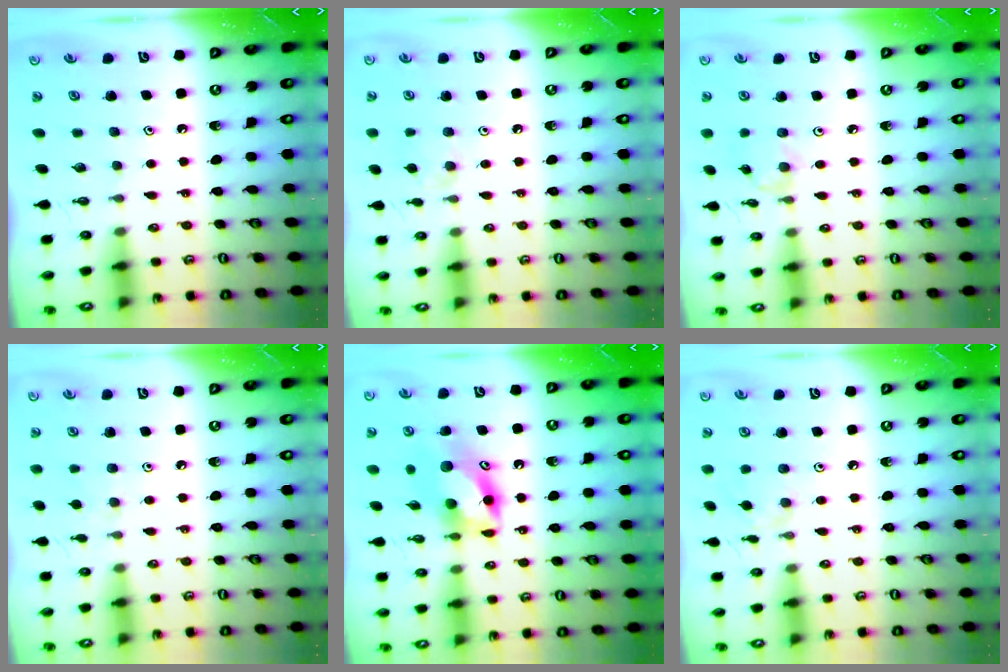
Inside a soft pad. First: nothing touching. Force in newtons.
{"total": 6.3, "press": 6.3, "slide": 0.8}
{"total": 1.3, "press": 1.2, "slide": 0.3}
{"total": 4.2, "press": 4.2, "slide": 0.6}
{"total": 13.1, "press": 13.0, "slide": 1.2}
{"total": 1.7, "press": 1.7, "slide": 0.4}